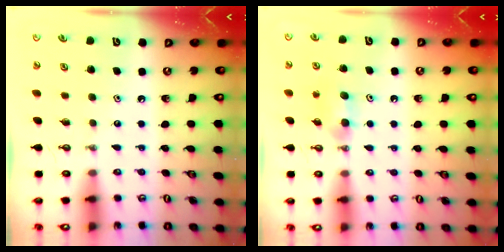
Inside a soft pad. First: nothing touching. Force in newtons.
{"total": 4.9, "press": 4.7, "slide": 1.4}